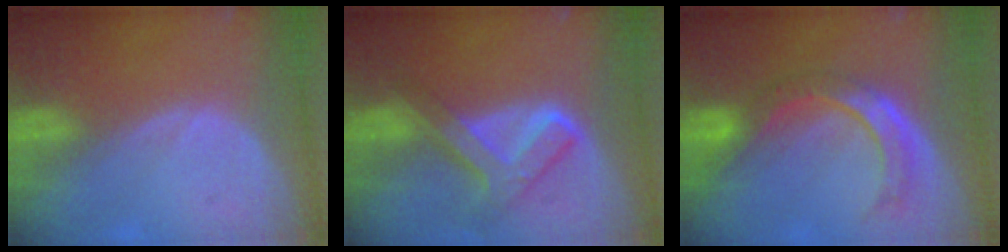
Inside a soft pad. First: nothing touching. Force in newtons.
{"total": 8.0, "press": 6.8, "slide": 4.3}
{"total": 7.5, "press": 7.0, "slide": 2.7}